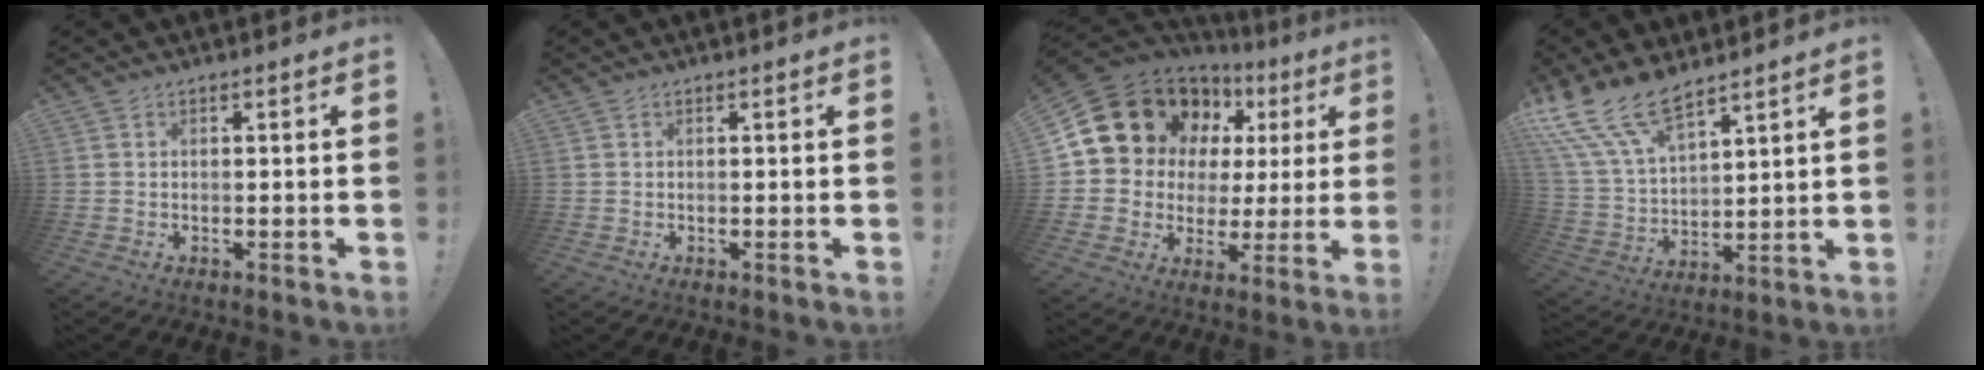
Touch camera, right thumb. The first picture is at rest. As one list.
[{"total": 0.0}, {"total": 15.2, "force": [9.5, 10.4, 5.7], "torque": [-0.094, -0.069, 0.198]}, {"total": 15.8, "force": [12.1, 6.2, 8.0], "torque": [-0.169, -0.076, 0.231]}]